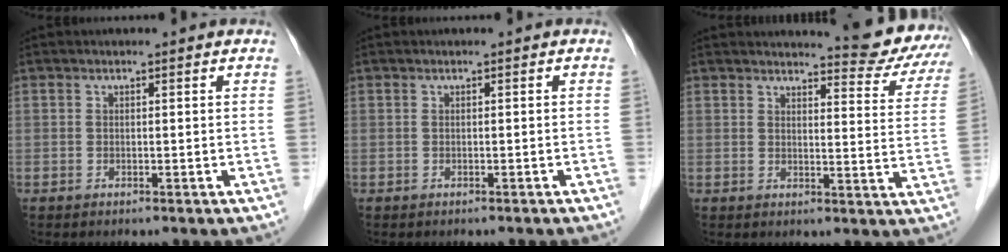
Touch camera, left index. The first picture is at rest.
{"total": 0.9, "force": [-0.8, 0.2, 0.3], "torque": [-0.005, -0.004, -0.009]}
{"total": 12.9, "force": [12.4, 1.7, 3.2], "torque": [-0.021, -0.062, 0.121]}